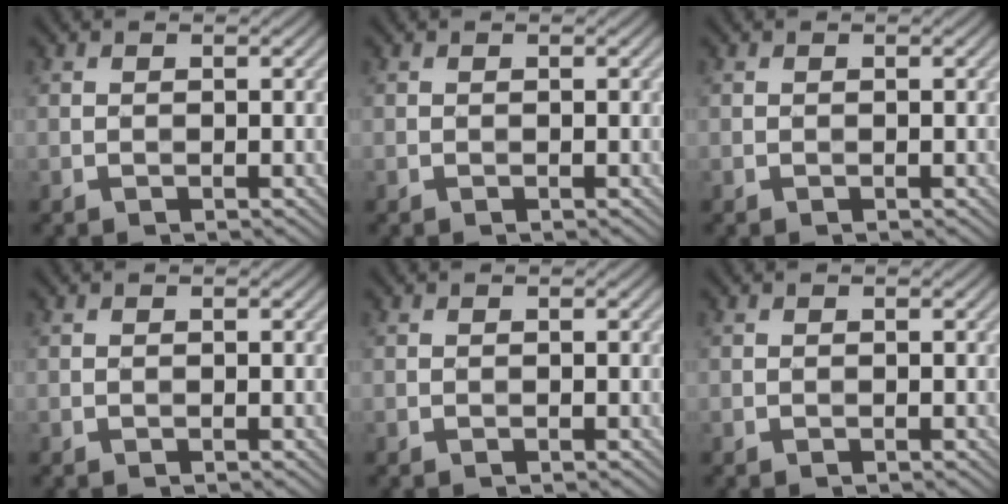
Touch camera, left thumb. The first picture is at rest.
{"total": 0.0}
{"total": 0.0}
{"total": 0.0}
{"total": 0.0}
{"total": 0.0}